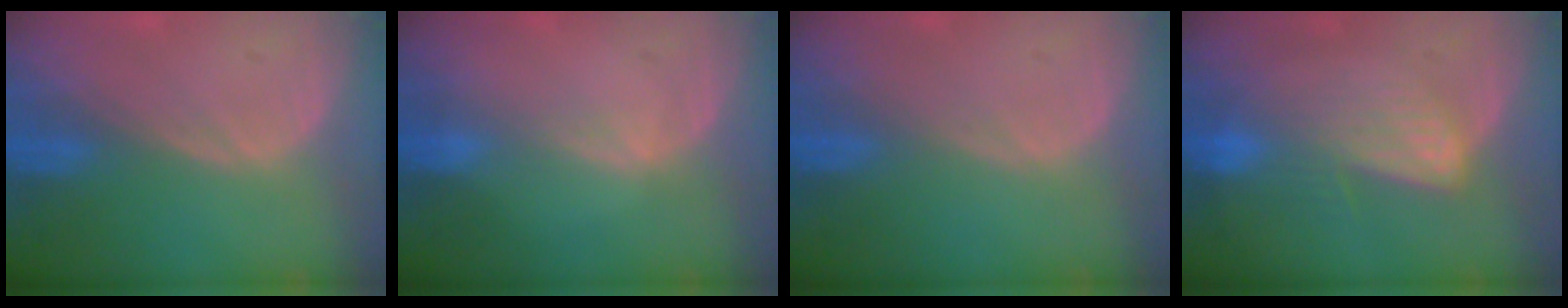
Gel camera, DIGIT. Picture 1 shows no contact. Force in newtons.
{"total": 0.9, "press": 0.8, "slide": 0.2}
{"total": 0.0}
{"total": 7.0, "press": 5.8, "slide": 3.8}